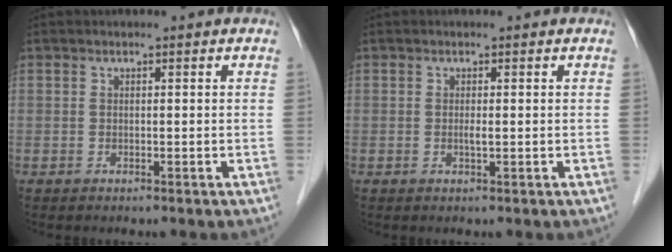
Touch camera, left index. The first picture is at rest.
{"total": 0.7, "force": [0.2, 0.0, 0.7], "torque": [-0.017, -0.001, 0.002]}